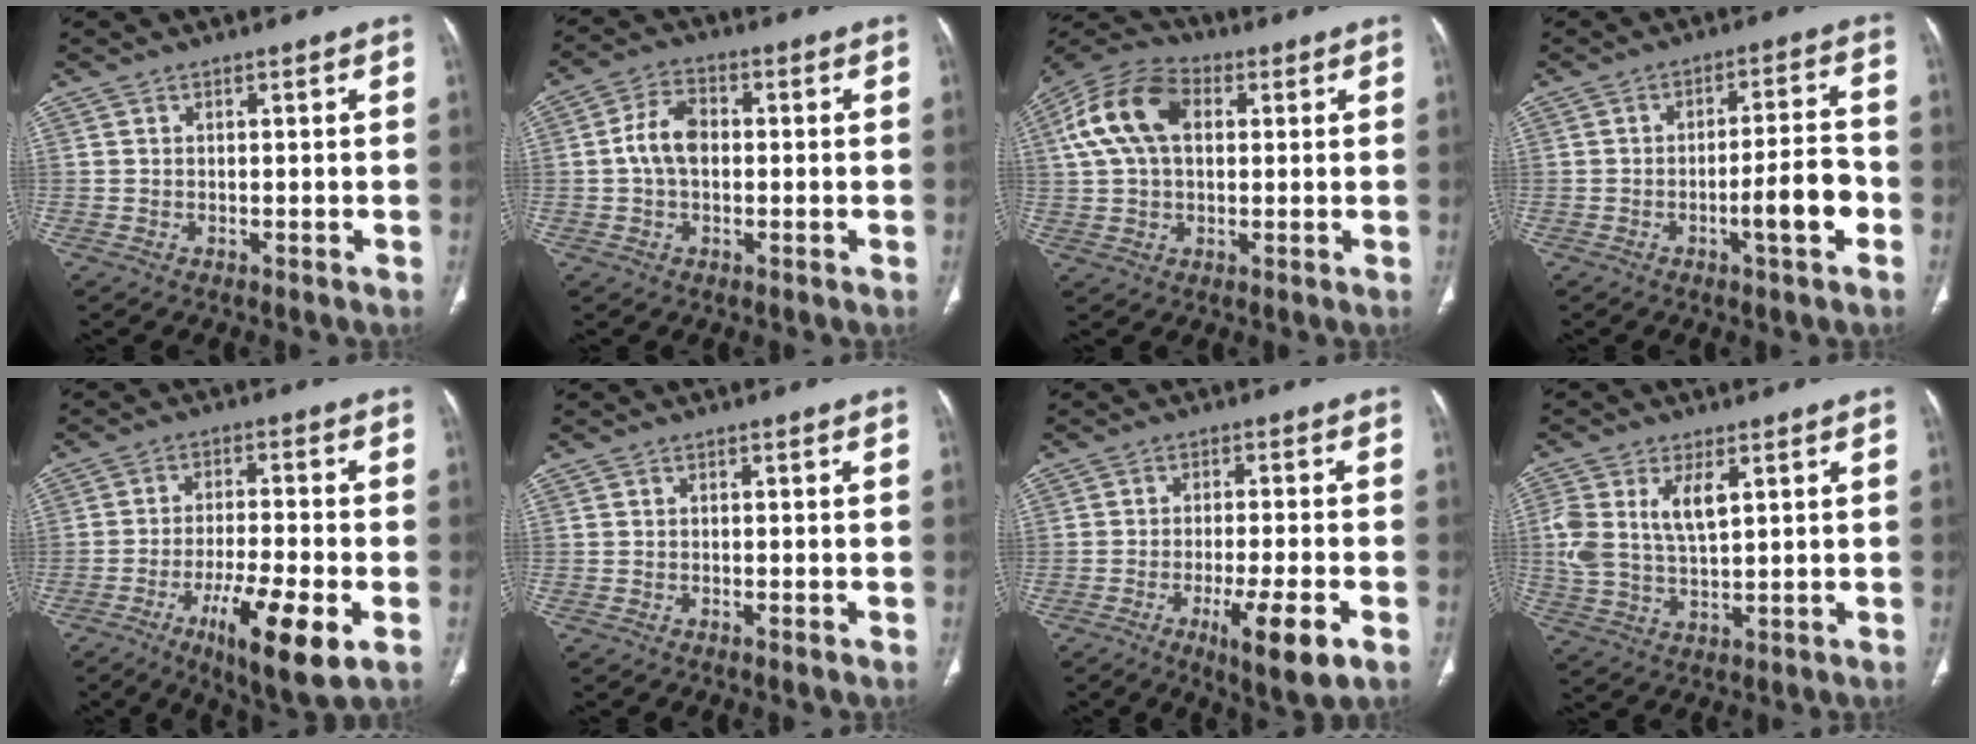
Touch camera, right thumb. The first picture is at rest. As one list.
[{"total": 6.8, "force": [-0.1, 4.5, 5.1], "torque": [-0.093, 0.017, -0.008]}, {"total": 13.8, "force": [3.2, 8.9, 10.1], "torque": [-0.198, 0.028, 0.051]}, {"total": 8.7, "force": [-3.2, 1.7, 7.9], "torque": [-0.115, 0.025, -0.048]}, {"total": 14.0, "force": [-5.8, 3.2, 12.4], "torque": [-0.211, 0.003, -0.090]}, {"total": 0.6, "force": [-0.2, 0.1, 0.5], "torque": [-0.013, -0.001, -0.005]}, {"total": 10.1, "force": [-4.3, 1.8, 9.0], "torque": [-0.148, -0.004, -0.064]}, {"total": 8.8, "force": [2.7, 4.2, 7.2], "torque": [-0.156, -0.001, 0.060]}]